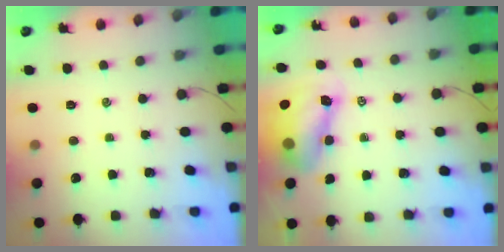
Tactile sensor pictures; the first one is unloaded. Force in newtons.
{"total": 9.6, "press": 9.4, "slide": 2.3}